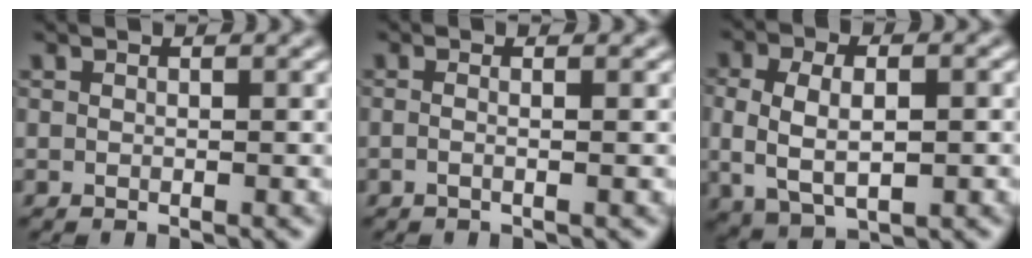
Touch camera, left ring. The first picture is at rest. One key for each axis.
{"total": 2.4, "fx": 0.4, "fy": 1.3, "fz": 2.0, "tx": -0.009, "ty": -0.002, "tz": -0.023}
{"total": 5.7, "fx": -0.5, "fy": 3.4, "fz": 4.5, "tx": -0.093, "ty": -0.008, "tz": 0.005}